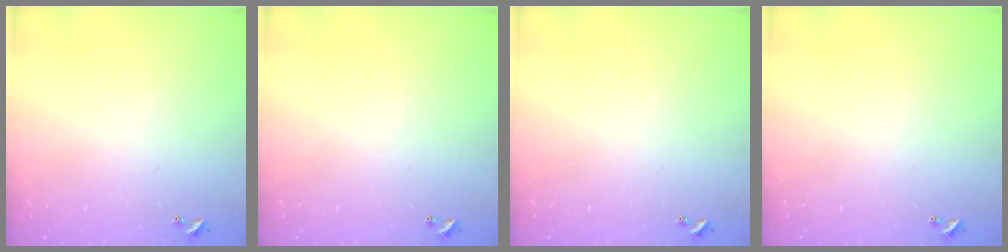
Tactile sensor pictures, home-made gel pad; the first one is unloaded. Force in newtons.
{"total": 0.0}
{"total": 0.0}
{"total": 0.0}